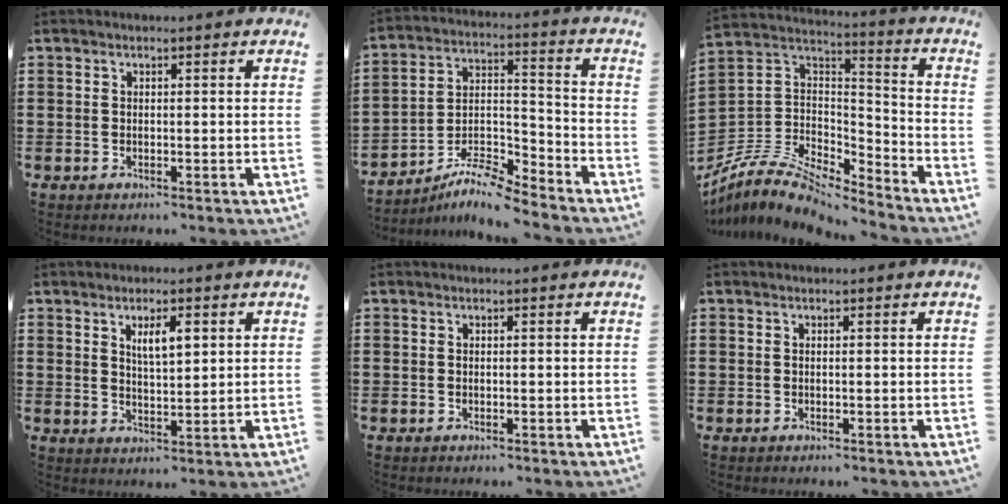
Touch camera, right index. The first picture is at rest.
{"total": 8.0, "force": [-7.6, 1.0, 2.6], "torque": [-0.044, 0.016, -0.147]}
{"total": 8.1, "force": [-6.8, 3.0, 3.3], "torque": [-0.082, 0.004, -0.135]}
{"total": 4.0, "force": [1.7, 1.3, 3.4], "torque": [-0.054, 0.000, 0.024]}
{"total": 0.0}
{"total": 0.0}